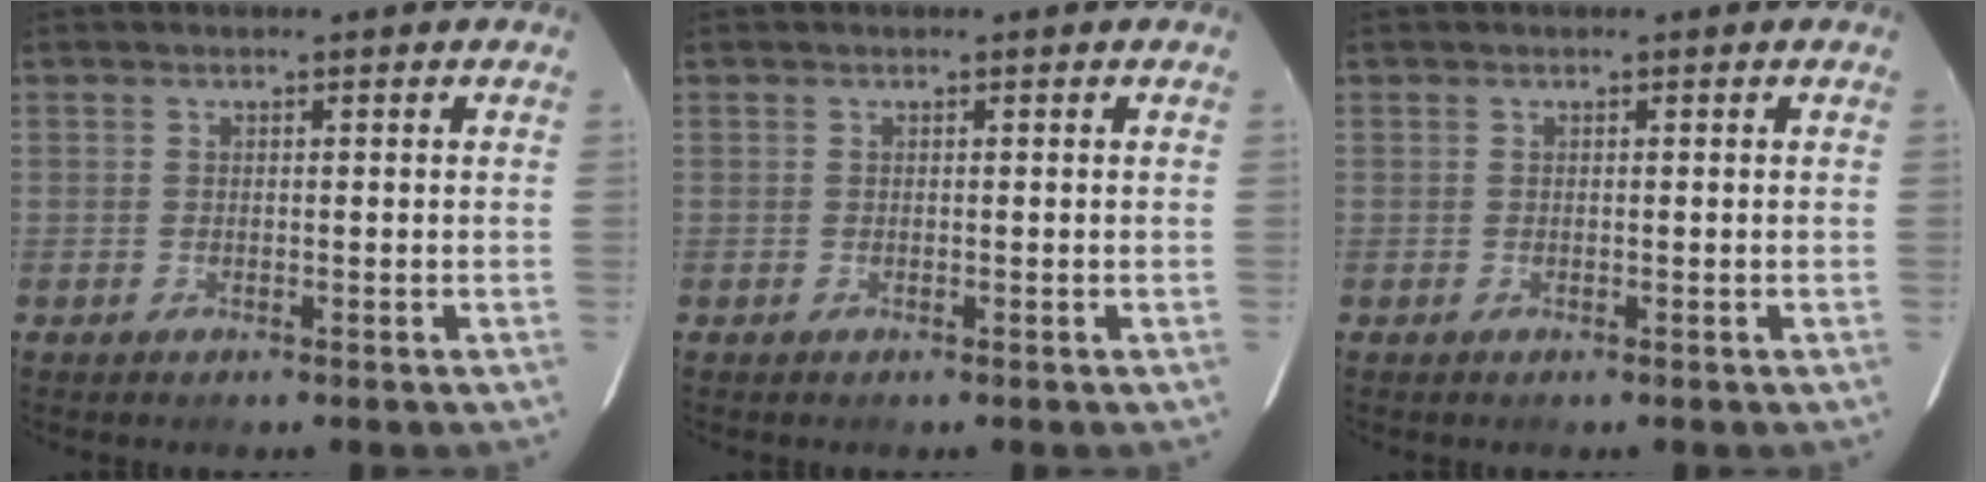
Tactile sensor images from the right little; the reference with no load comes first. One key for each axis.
{"total": 0.0}
{"total": 0.0}